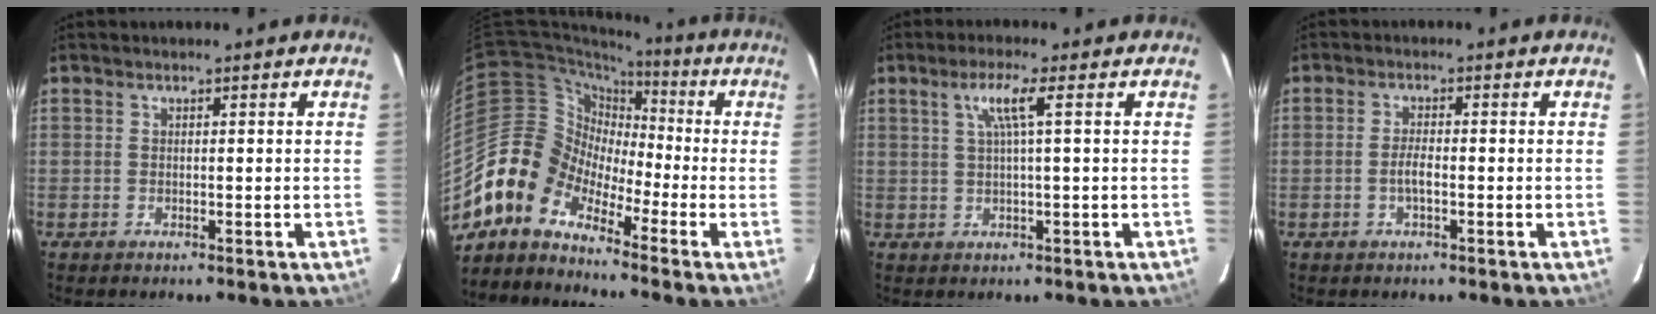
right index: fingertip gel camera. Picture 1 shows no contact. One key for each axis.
{"total": 10.3, "fx": -6.9, "fy": 7.3, "fz": 2.4, "tx": -0.055, "ty": 0.037, "tz": -0.162}
{"total": 4.3, "fx": 1.3, "fy": -0.6, "fz": 4.1, "tx": -0.075, "ty": 0.004, "tz": 0.026}
{"total": 2.3, "fx": -0.8, "fy": 0.5, "fz": 2.0, "tx": -0.040, "ty": 0.000, "tz": -0.016}